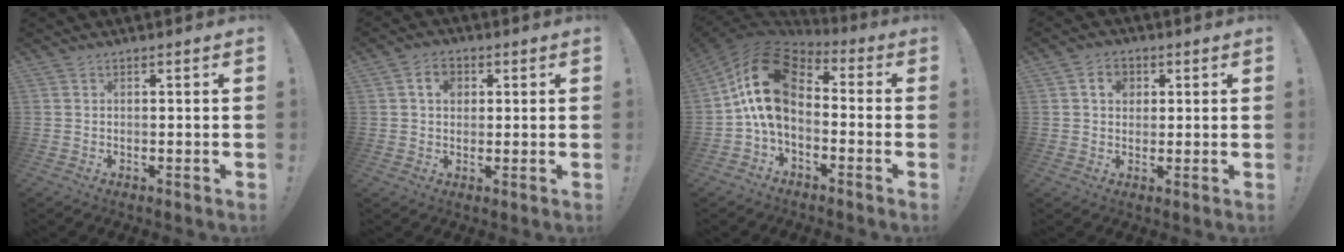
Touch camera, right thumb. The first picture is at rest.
{"total": 5.7, "force": [1.5, 4.1, 3.6], "torque": [-0.053, 0.008, 0.025]}
{"total": 17.6, "force": [1.7, 11.2, 13.5], "torque": [-0.250, 0.005, 0.037]}
{"total": 5.4, "force": [1.5, 4.3, 3.0], "torque": [-0.036, 0.003, 0.024]}